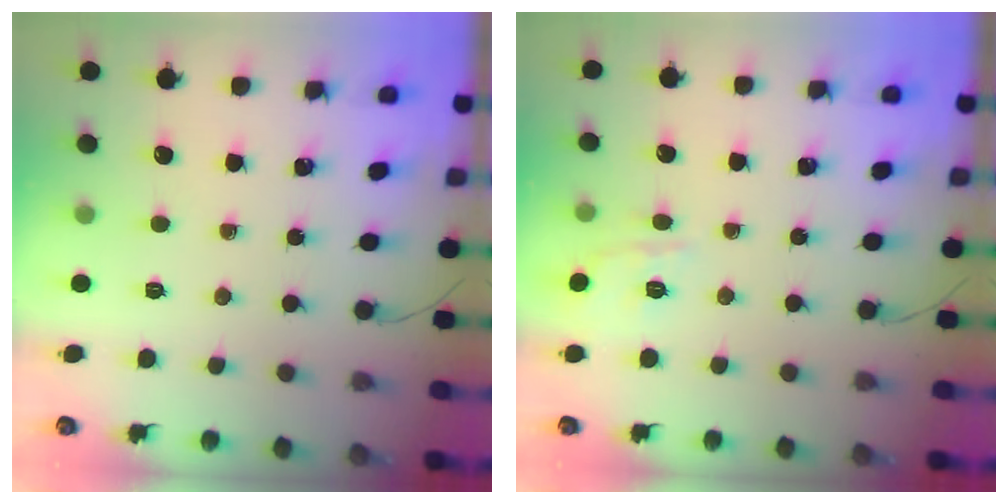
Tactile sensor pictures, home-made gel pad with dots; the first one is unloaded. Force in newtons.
{"total": 7.5, "press": 7.4, "slide": 1.0}